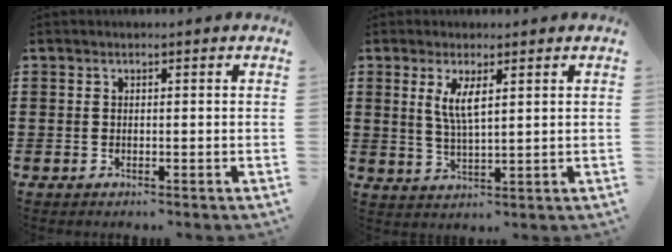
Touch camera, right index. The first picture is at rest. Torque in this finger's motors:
{"motor_torque": [0.26, -0.23, 0.17, 0.10]}